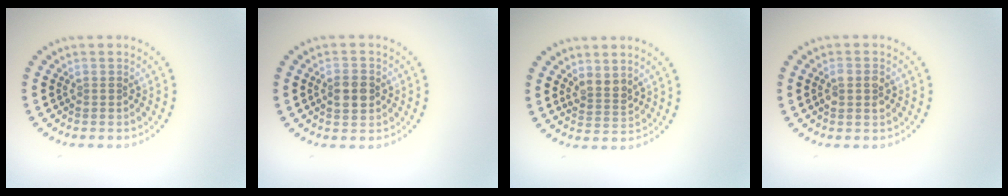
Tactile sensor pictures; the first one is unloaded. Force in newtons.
{"total": 3.1, "press": 3.1, "slide": 0.2}
{"total": 2.1, "press": 1.7, "slide": 1.2}
{"total": 1.7, "press": 1.7, "slide": 0.2}